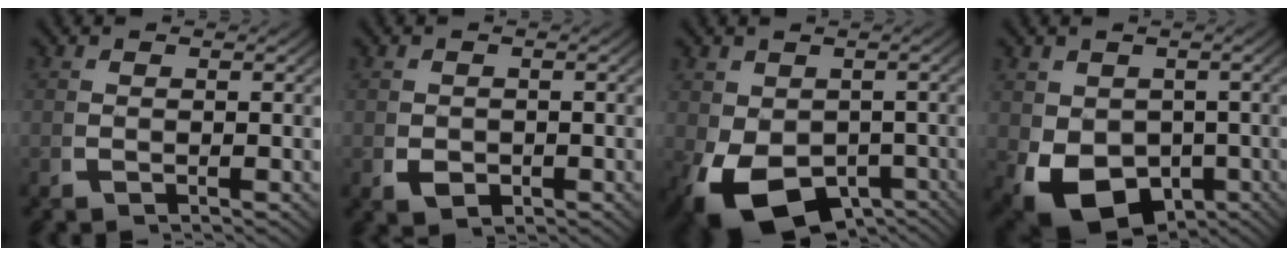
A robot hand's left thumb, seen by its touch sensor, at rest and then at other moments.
{"total": 2.4, "force": [-0.6, 1.9, 1.3], "torque": [-0.032, -0.011, -0.008]}
{"total": 10.5, "force": [-4.9, 6.6, 6.5], "torque": [-0.126, -0.057, -0.052]}
{"total": 8.9, "force": [-3.7, 6.0, 5.4], "torque": [-0.113, -0.050, -0.037]}